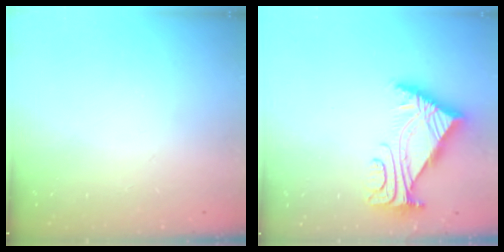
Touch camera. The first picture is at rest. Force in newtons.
{"total": 5.3, "press": 5.3, "slide": 0.5}